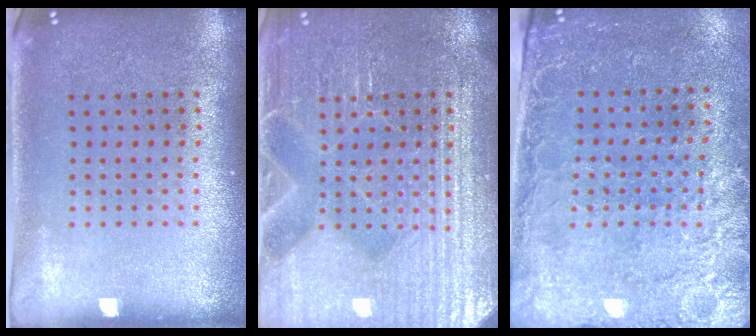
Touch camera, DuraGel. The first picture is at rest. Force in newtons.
{"total": 4.4, "press": 4.3, "slide": 0.6}
{"total": 2.7, "press": 2.4, "slide": 1.2}